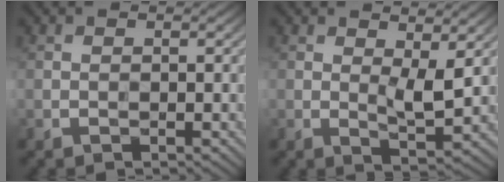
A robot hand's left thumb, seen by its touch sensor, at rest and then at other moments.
{"total": 3.9, "force": [1.2, 1.1, 3.5], "torque": [-0.070, -0.005, 0.024]}